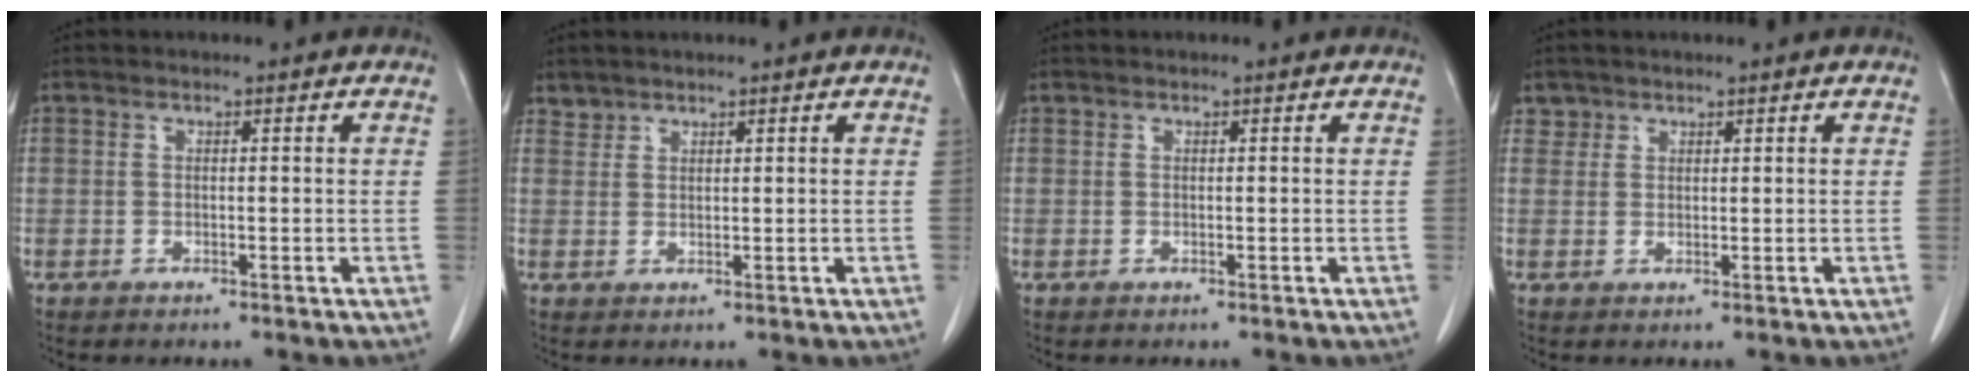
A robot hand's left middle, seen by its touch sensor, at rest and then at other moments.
{"total": 1.3, "force": [1.2, 0.4, -0.3], "torque": [0.008, 0.003, 0.023]}
{"total": 0.0}
{"total": 1.5, "force": [1.1, 1.0, -0.3], "torque": [0.015, 0.006, 0.015]}